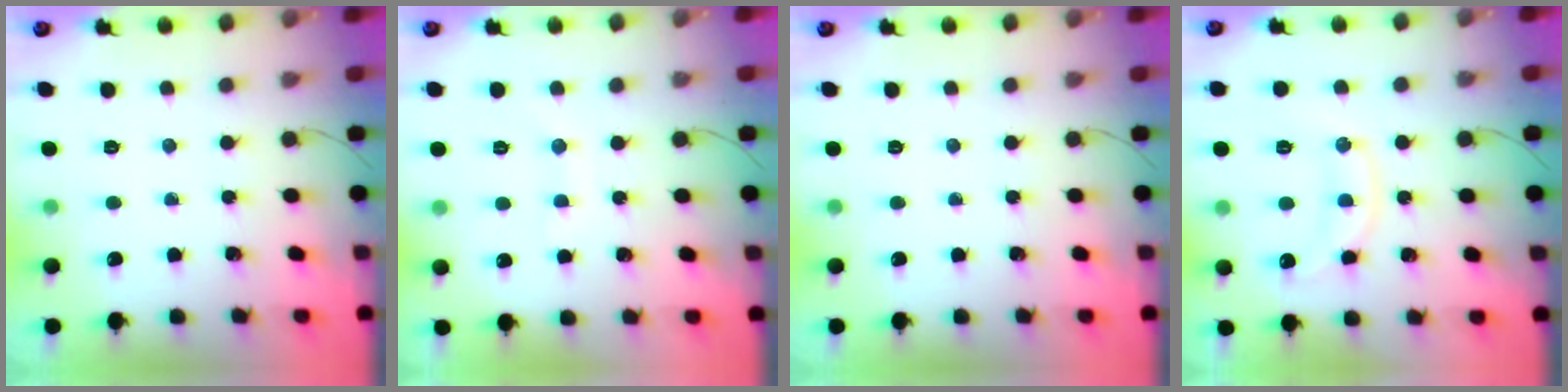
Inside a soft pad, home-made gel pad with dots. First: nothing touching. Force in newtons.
{"total": 6.5, "press": 6.4, "slide": 1.3}
{"total": 0.0}
{"total": 12.5, "press": 12.5, "slide": 0.4}